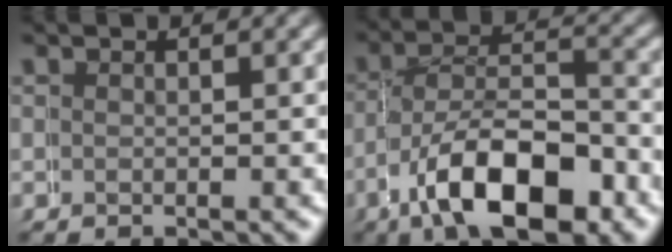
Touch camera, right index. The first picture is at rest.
{"total": 9.3, "force": [-4.5, 4.8, 6.6], "torque": [-0.106, -0.033, -0.061]}